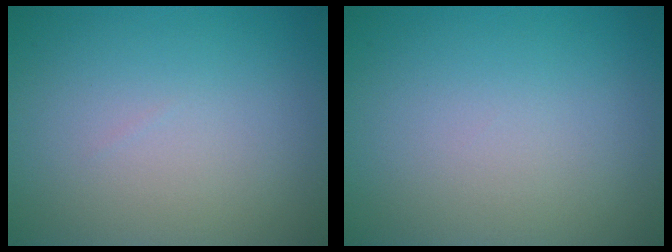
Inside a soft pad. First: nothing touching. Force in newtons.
{"total": 0.0}